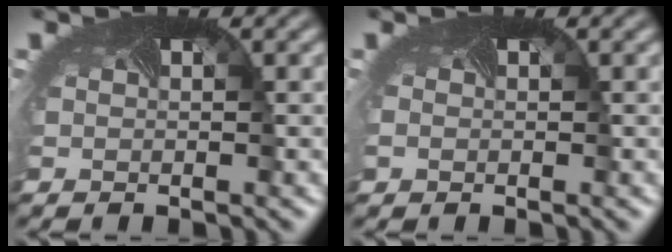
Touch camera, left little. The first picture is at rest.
{"total": 1.1, "force": [-0.3, 1.0, 0.4], "torque": [-0.011, 0.000, 0.000]}